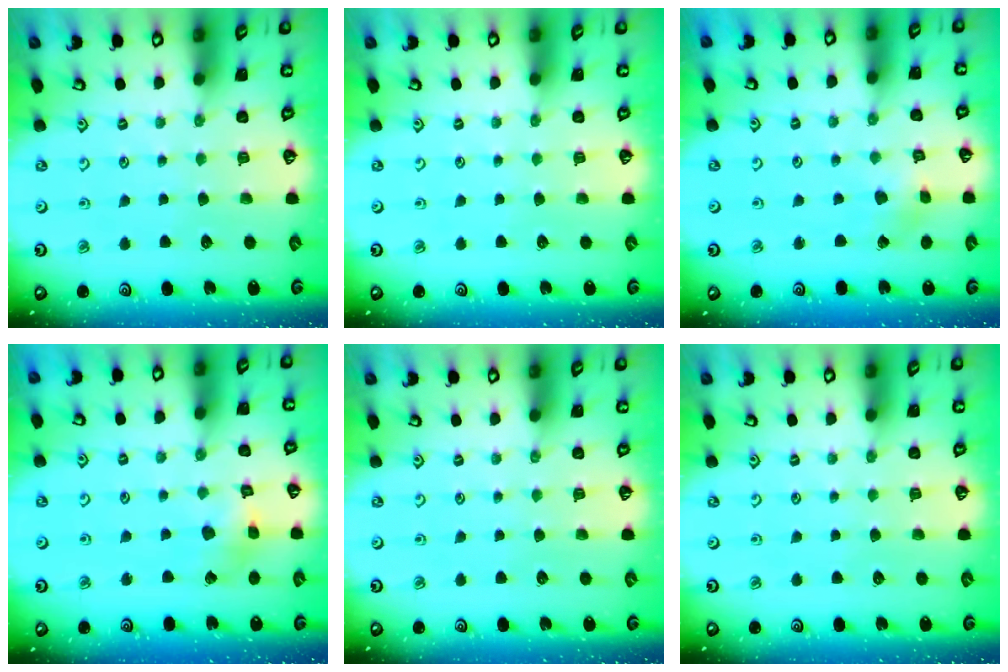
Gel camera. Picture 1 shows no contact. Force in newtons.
{"total": 0.0}
{"total": 2.3, "press": 2.3, "slide": 0.2}
{"total": 4.8, "press": 4.8, "slide": 0.4}
{"total": 0.0}
{"total": 0.0}